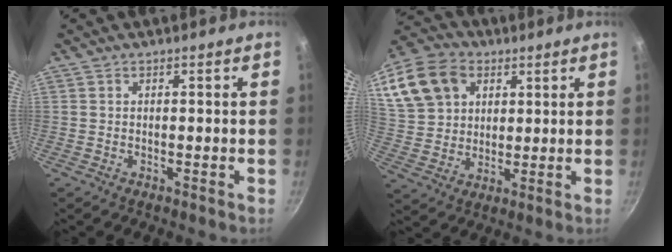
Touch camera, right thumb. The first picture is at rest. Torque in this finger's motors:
{"motor_torque": [-0.82, 0.43, -0.45, 0.35, 0.06]}